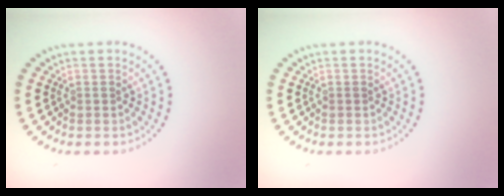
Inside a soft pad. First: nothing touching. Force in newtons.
{"total": 0.0}